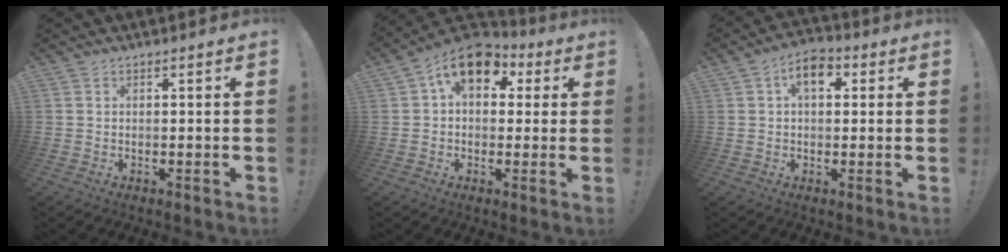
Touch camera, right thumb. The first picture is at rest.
{"total": 12.8, "force": [5.5, 8.2, 8.2], "torque": [-0.123, -0.017, 0.102]}
{"total": 7.3, "force": [2.1, 4.5, 5.4], "torque": [-0.078, 0.006, 0.035]}